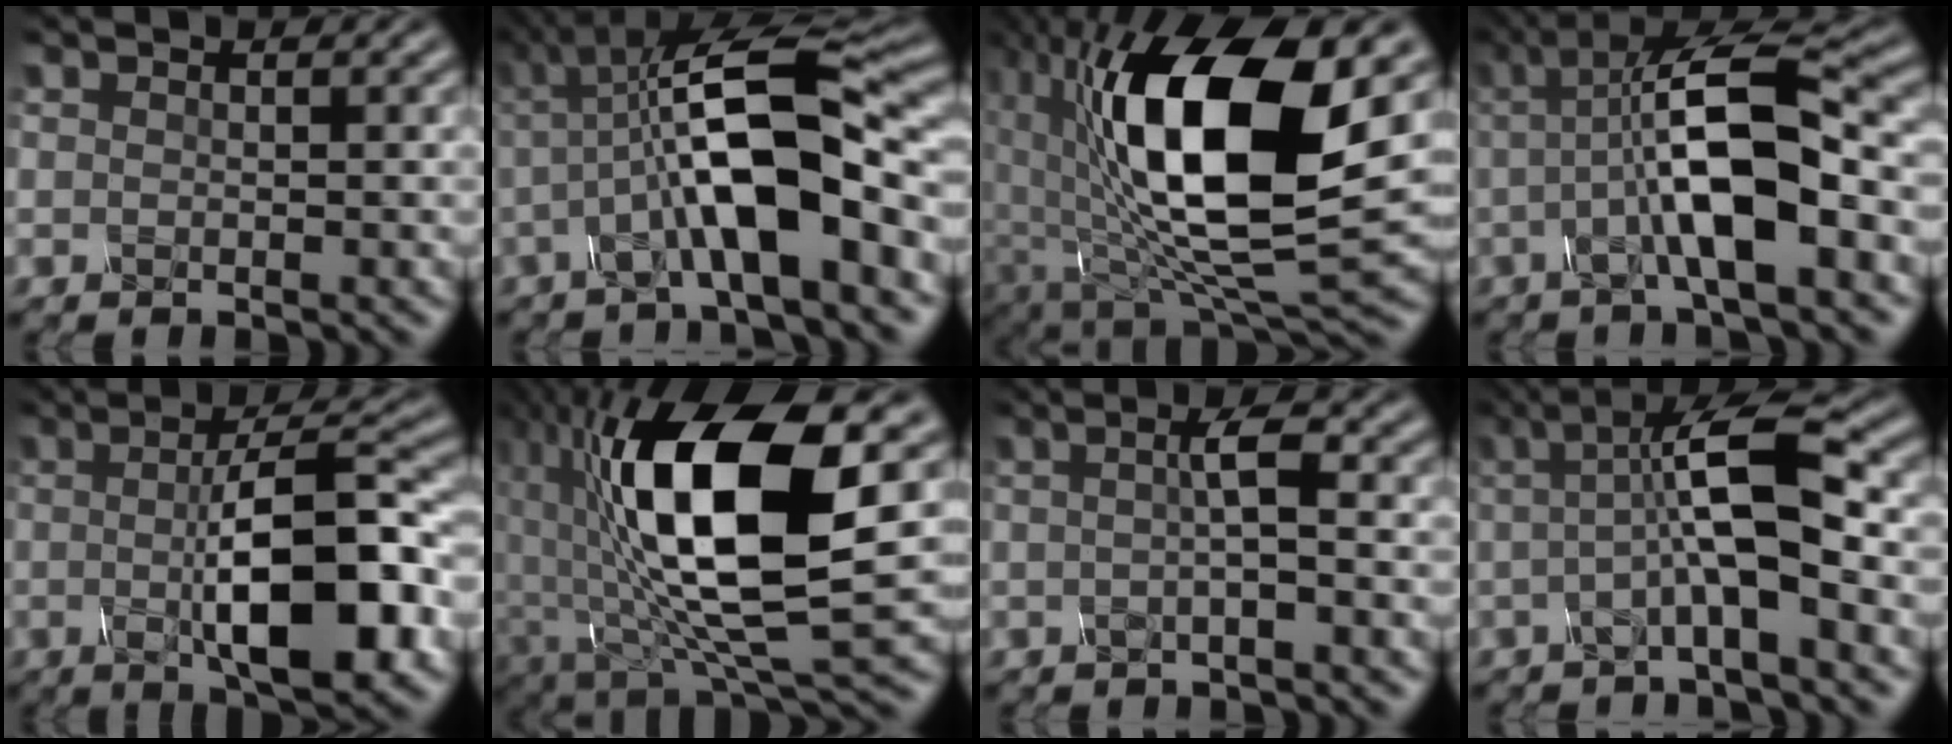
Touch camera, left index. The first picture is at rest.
{"total": 10.9, "force": [-1.2, 3.0, 10.4], "torque": [-0.178, 0.017, -0.028]}
{"total": 15.9, "force": [2.0, 7.0, 14.1], "torque": [-0.260, -0.015, 0.035]}
{"total": 9.1, "force": [-0.6, 2.4, 8.8], "torque": [-0.148, 0.012, -0.015]}
{"total": 10.5, "force": [-1.2, 3.0, 10.0], "torque": [-0.151, -0.004, -0.016]}
{"total": 14.7, "force": [1.1, 5.7, 13.5], "torque": [-0.245, -0.012, 0.019]}
{"total": 2.7, "force": [-0.2, 0.4, 2.7], "torque": [-0.050, 0.000, -0.007]}
{"total": 7.0, "force": [-0.2, 1.5, 6.8], "torque": [-0.116, 0.016, -0.015]}